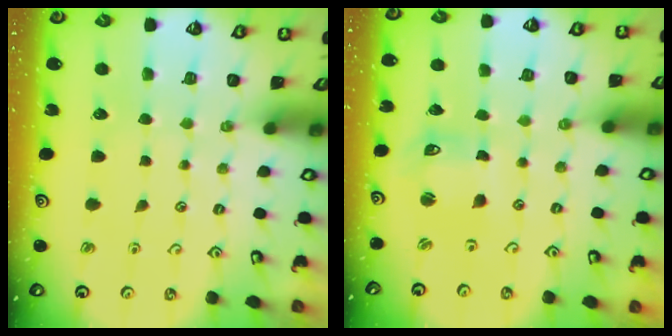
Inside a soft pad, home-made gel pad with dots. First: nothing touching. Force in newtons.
{"total": 4.4, "press": 4.4, "slide": 0.5}